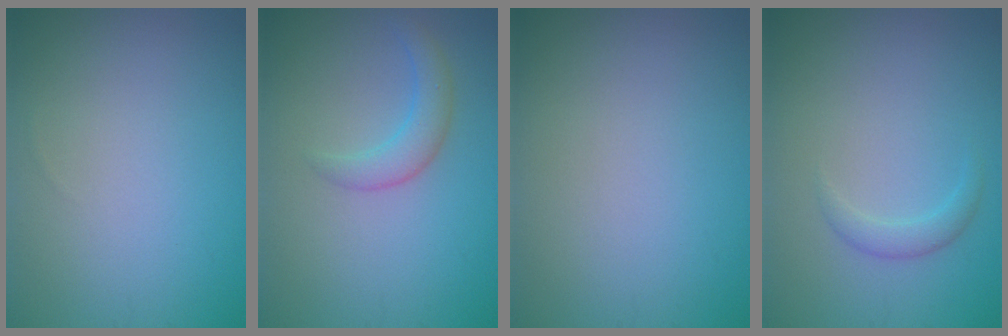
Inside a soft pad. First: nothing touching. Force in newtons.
{"total": 2.4, "press": 2.4, "slide": 0.0}
{"total": 0.0}
{"total": 1.4, "press": 1.4, "slide": 0.1}